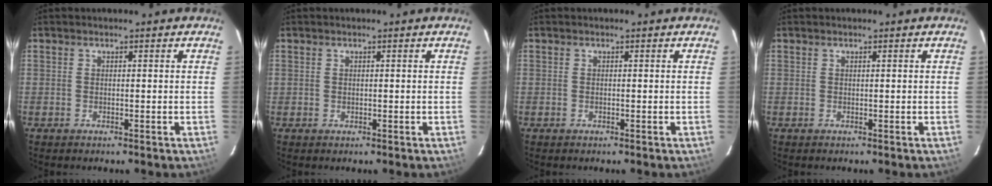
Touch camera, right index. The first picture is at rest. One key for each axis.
{"total": 0.0}
{"total": 0.0}
{"total": 0.0}